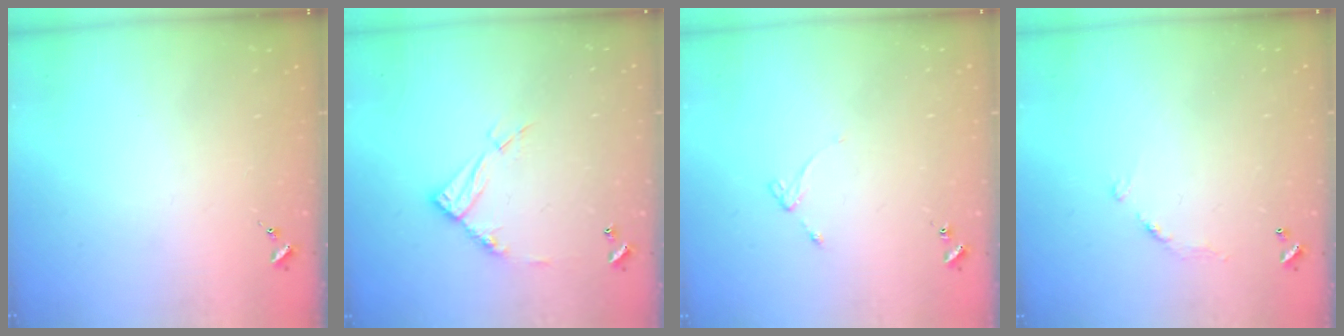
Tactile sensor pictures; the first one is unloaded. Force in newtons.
{"total": 12.2, "press": 12.1, "slide": 0.9}
{"total": 4.0, "press": 3.9, "slide": 0.5}
{"total": 6.0, "press": 6.0, "slide": 0.4}